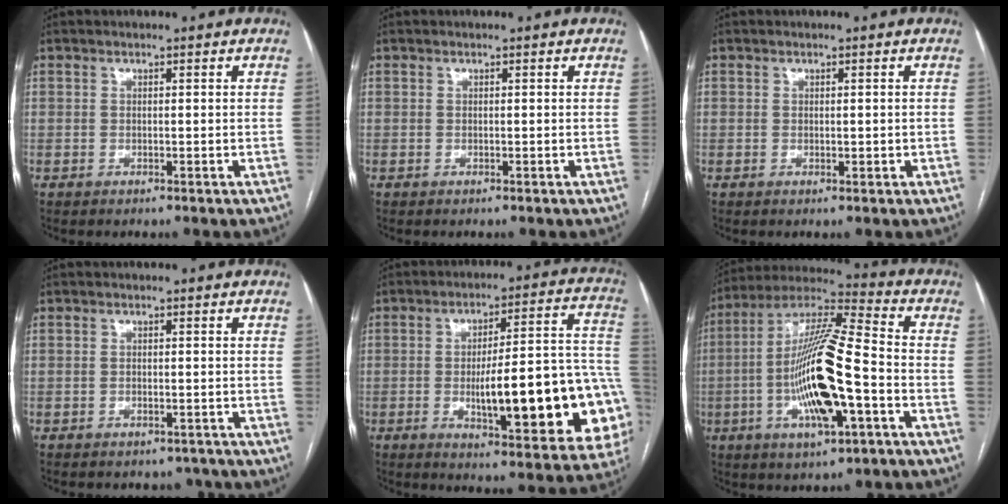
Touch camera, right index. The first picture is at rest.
{"total": 0.0}
{"total": 0.8, "force": [-0.1, 0.5, 0.7], "torque": [-0.010, -0.001, 0.002]}
{"total": 2.6, "force": [-2.2, 1.3, 0.2], "torque": [0.002, 0.006, -0.027]}
{"total": 24.1, "force": [-5.1, 4.7, 23.1], "torque": [-0.239, 0.021, -0.057]}
{"total": 18.3, "force": [-4.3, 3.0, 17.5], "torque": [-0.344, -0.001, -0.074]}